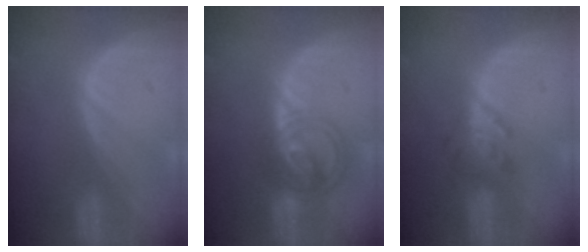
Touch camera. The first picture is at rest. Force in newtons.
{"total": 6.7, "press": 6.4, "slide": 2.0}
{"total": 4.5, "press": 4.5, "slide": 0.6}